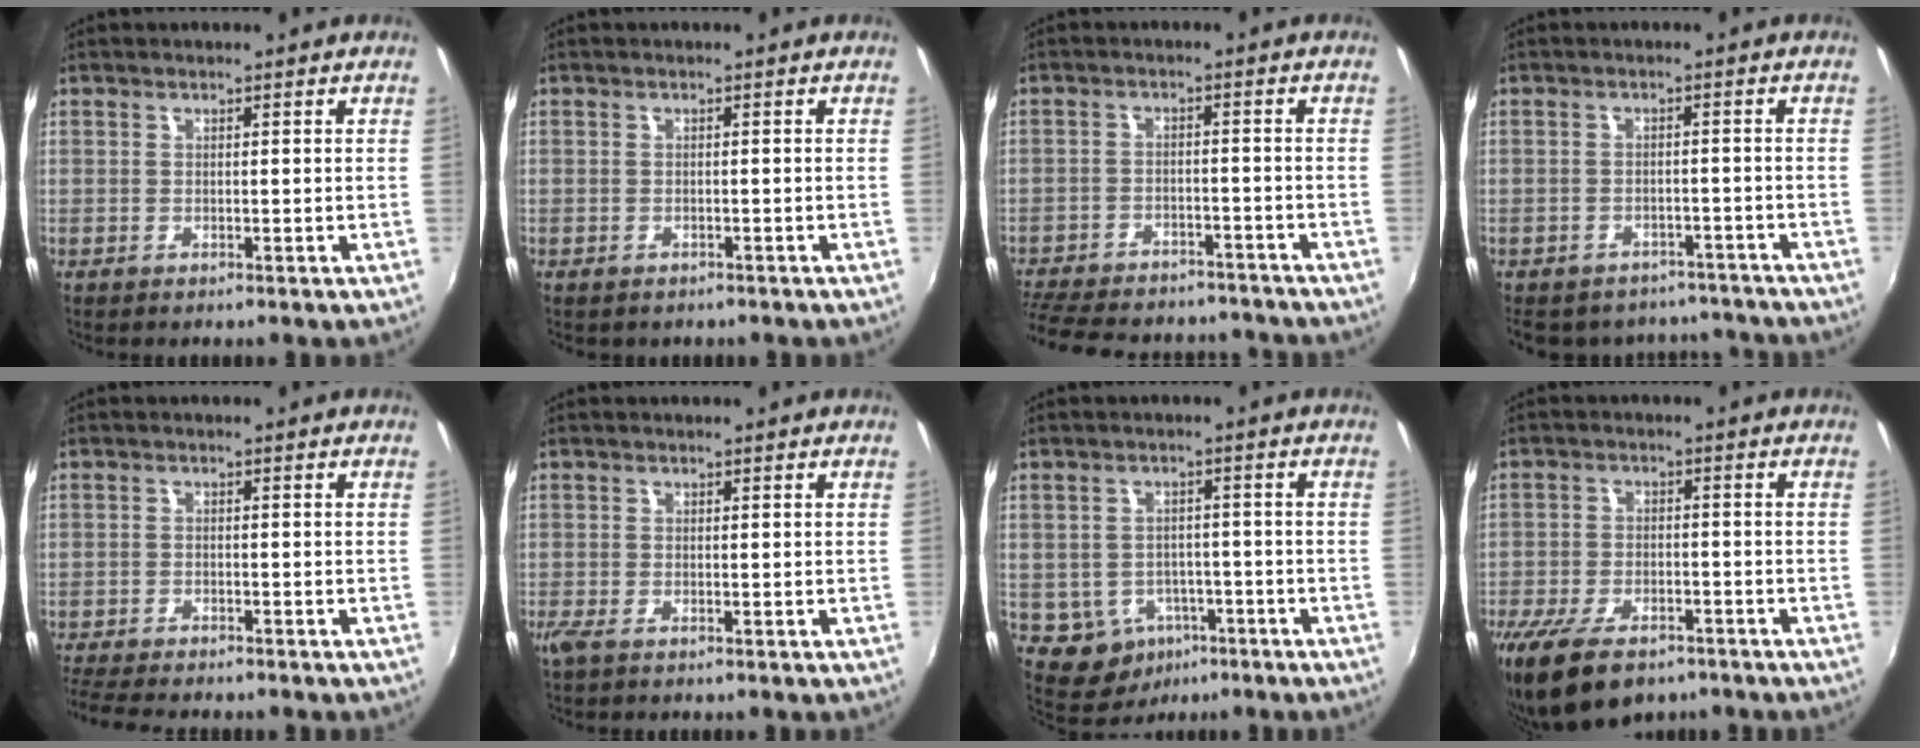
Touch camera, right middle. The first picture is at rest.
{"total": 1.4, "force": [-1.0, 0.8, 0.5], "torque": [-0.013, -0.004, -0.011]}
{"total": 20.6, "force": [-17.5, 7.5, 8.0], "torque": [-0.187, 0.001, -0.238]}
{"total": 12.9, "force": [-10.9, 5.8, 3.7], "torque": [-0.086, 0.008, -0.130]}
{"total": 7.7, "force": [-6.9, 1.0, 3.1], "torque": [-0.084, -0.026, -0.116]}
{"total": 1.7, "force": [-0.9, 0.3, 1.4], "torque": [-0.029, -0.007, -0.018]}
{"total": 7.5, "force": [-3.6, 6.2, 2.2], "torque": [-0.060, 0.008, -0.032]}
{"total": 12.9, "force": [-9.1, 5.9, 7.1], "torque": [-0.166, -0.032, -0.154]}